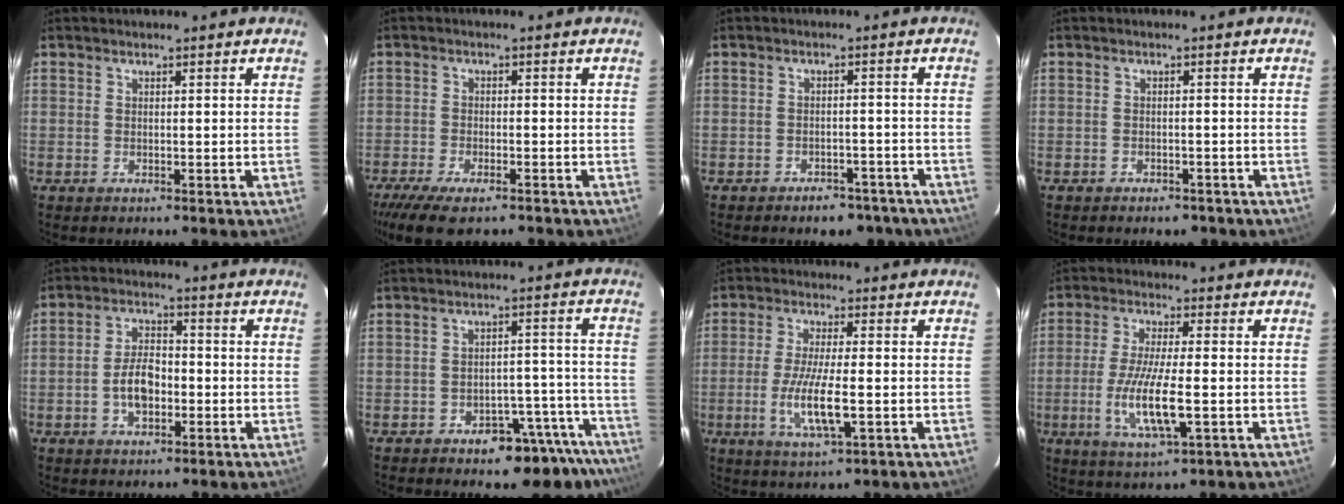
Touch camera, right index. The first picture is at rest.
{"total": 9.8, "force": [-7.4, 3.2, 5.6], "torque": [-0.137, -0.033, -0.131]}
{"total": 8.8, "force": [-7.0, 4.5, 2.9], "torque": [-0.057, 0.014, -0.076]}
{"total": 4.0, "force": [-3.2, 2.1, 1.3], "torque": [-0.027, 0.000, -0.037]}
{"total": 6.9, "force": [-2.0, 3.9, 5.3], "torque": [-0.104, 0.013, -0.029]}
{"total": 11.9, "force": [-9.9, 5.3, 3.9], "torque": [-0.029, 0.047, -0.107]}
{"total": 9.2, "force": [-2.3, 1.8, 8.7], "torque": [-0.173, -0.015, -0.044]}
{"total": 10.8, "force": [-2.7, 2.1, 10.3], "torque": [-0.205, -0.017, -0.050]}